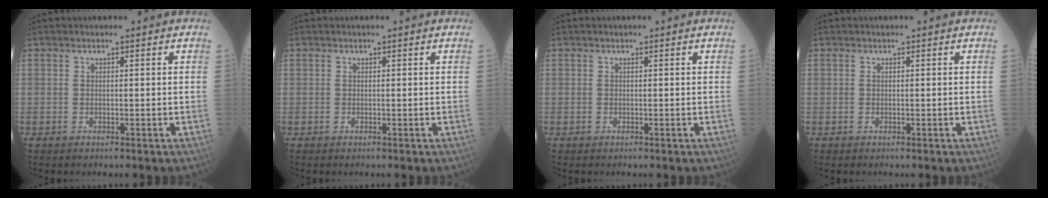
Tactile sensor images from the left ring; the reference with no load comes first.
{"total": 0.0}
{"total": 0.0}
{"total": 0.0}